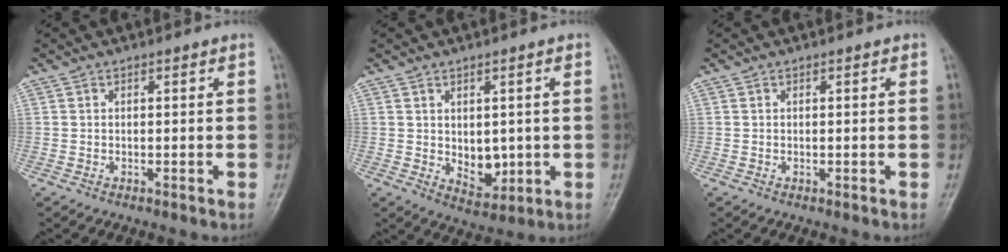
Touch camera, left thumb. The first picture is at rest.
{"total": 6.1, "force": [-0.1, 4.1, 4.5], "torque": [-0.042, -0.014, 0.015]}
{"total": 0.0}